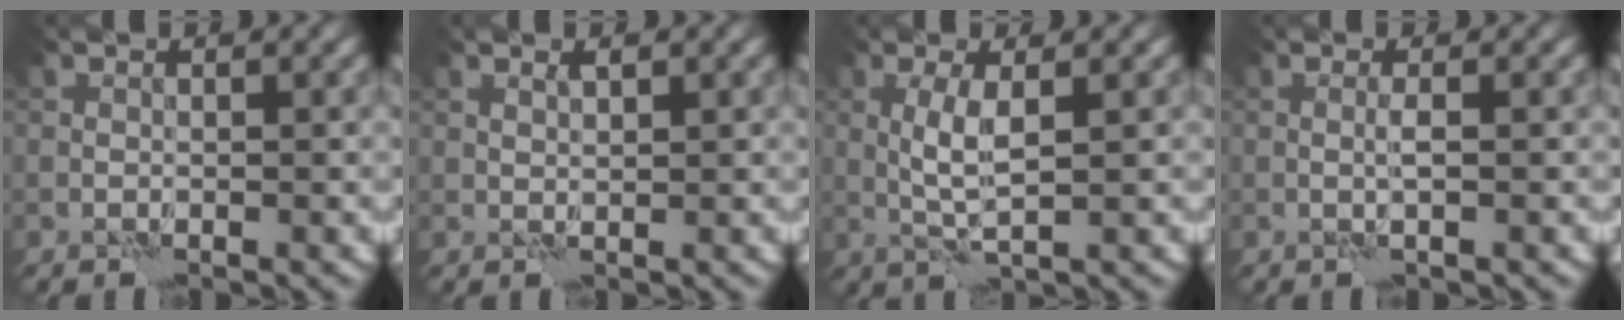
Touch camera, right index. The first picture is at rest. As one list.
[{"total": 0.9, "force": [0.7, 0.1, 0.5], "torque": [-0.014, -0.002, 0.013]}, {"total": 2.8, "force": [0.4, 0.4, 2.7], "torque": [-0.064, 0.003, 0.008]}, {"total": 0.9, "force": [0.0, -0.2, 0.9], "torque": [-0.021, 0.001, -0.002]}]